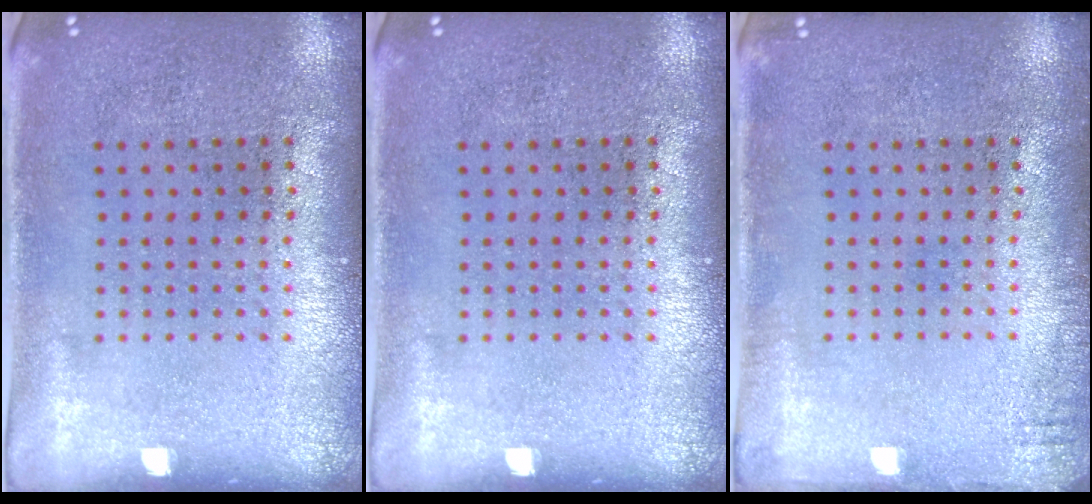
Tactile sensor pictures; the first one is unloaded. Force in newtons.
{"total": 0.0}
{"total": 1.3, "press": 1.3, "slide": 0.1}